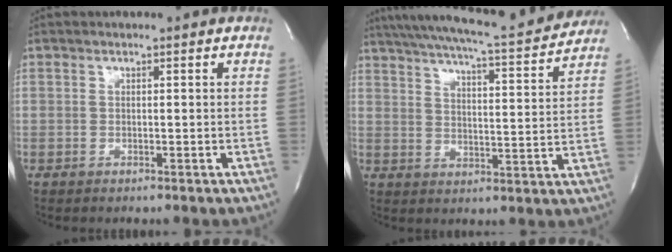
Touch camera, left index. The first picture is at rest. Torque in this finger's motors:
{"motor_torque": [0.57, -0.58, 0.44, 0.18]}